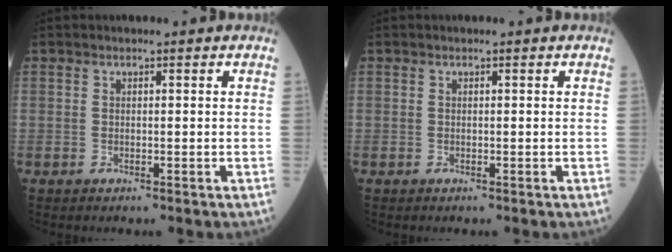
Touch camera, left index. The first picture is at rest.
{"total": 0.0}